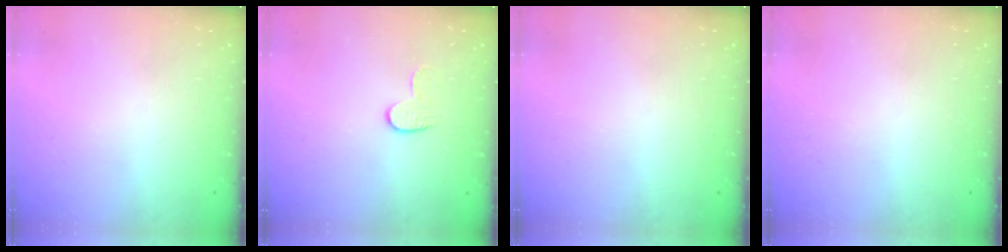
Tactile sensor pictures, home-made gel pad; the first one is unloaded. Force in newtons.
{"total": 6.2, "press": 6.2, "slide": 0.4}
{"total": 0.0}
{"total": 0.0}